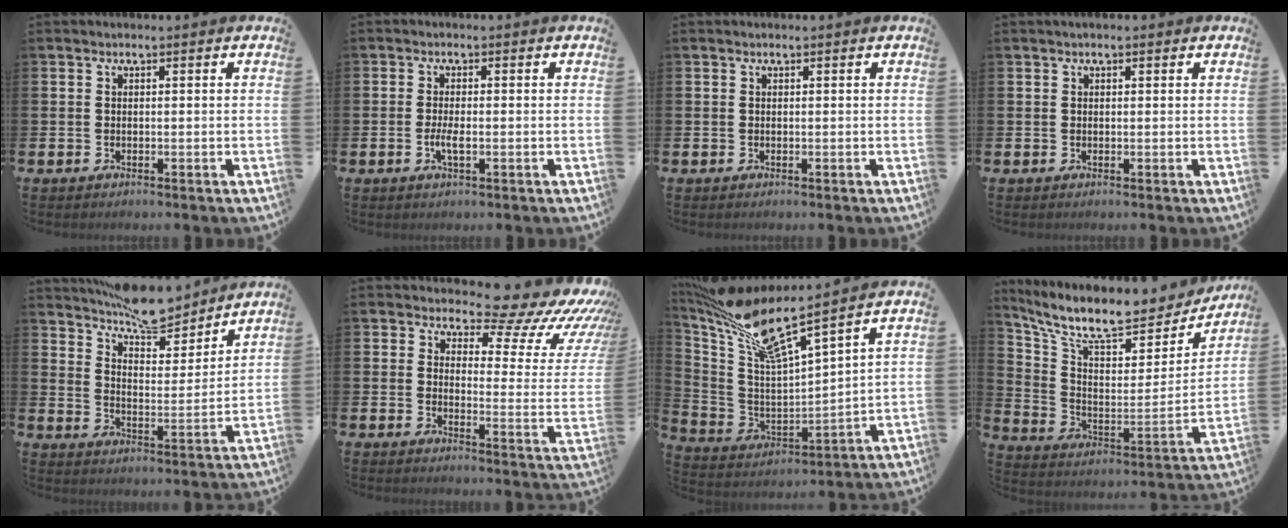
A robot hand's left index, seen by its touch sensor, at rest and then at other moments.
{"total": 2.1, "force": [-0.5, 0.6, 2.0], "torque": [-0.043, 0.004, -0.009]}
{"total": 0.0}
{"total": 0.7, "force": [0.5, 0.4, 0.3], "torque": [0.004, 0.001, 0.006]}
{"total": 10.1, "force": [9.4, 2.3, 2.7], "torque": [-0.070, -0.061, 0.174]}
{"total": 8.7, "force": [7.1, 3.2, 4.0], "torque": [-0.051, -0.071, 0.109]}
{"total": 10.6, "force": [8.2, 1.0, 6.6], "torque": [-0.167, -0.060, 0.132]}
{"total": 10.7, "force": [9.1, 2.9, 4.9], "torque": [-0.121, -0.065, 0.150]}